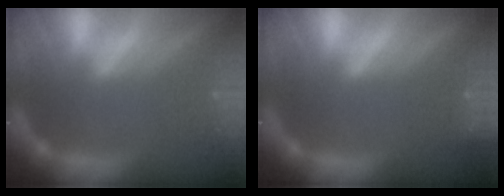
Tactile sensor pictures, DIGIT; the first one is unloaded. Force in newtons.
{"total": 1.4}